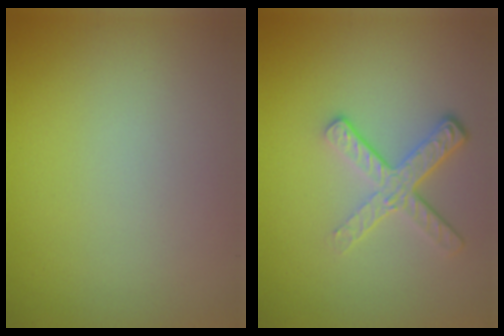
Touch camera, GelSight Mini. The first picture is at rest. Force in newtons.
{"total": 3.7, "press": 2.7, "slide": 2.5}